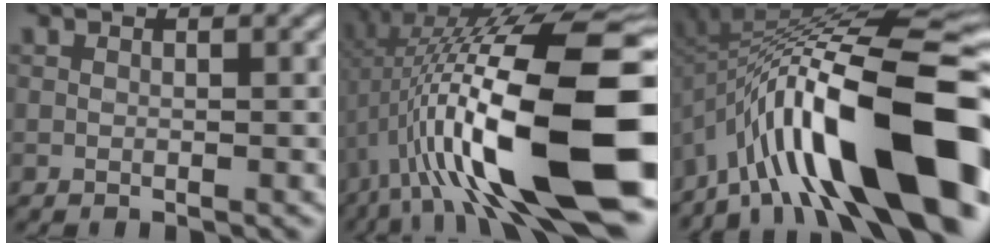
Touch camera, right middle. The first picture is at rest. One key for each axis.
{"total": 17.6, "fx": -2.6, "fy": 4.8, "fz": 16.8, "tx": -0.279, "ty": 0.038, "tz": -0.037}
{"total": 16.6, "fx": -6.6, "fy": 4.8, "fz": 14.4, "tx": -0.219, "ty": 0.050, "tz": -0.112}